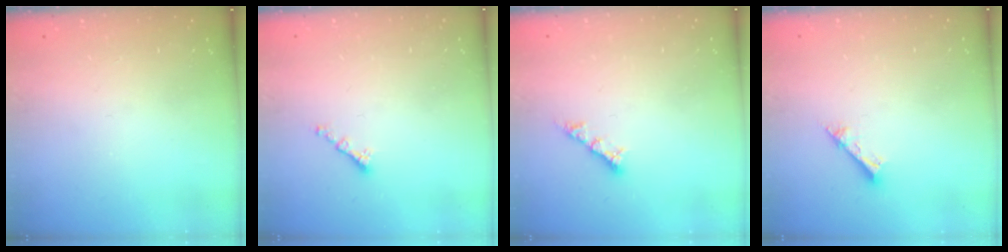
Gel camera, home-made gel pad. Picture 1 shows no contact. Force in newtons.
{"total": 1.6, "press": 1.6, "slide": 0.0}
{"total": 4.4, "press": 4.4, "slide": 0.3}
{"total": 2.6, "press": 2.6, "slide": 0.1}